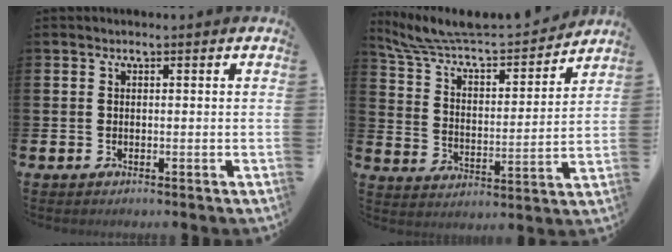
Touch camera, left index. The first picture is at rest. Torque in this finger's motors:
{"motor_torque": [0.07, -0.68, 0.34, 0.11]}